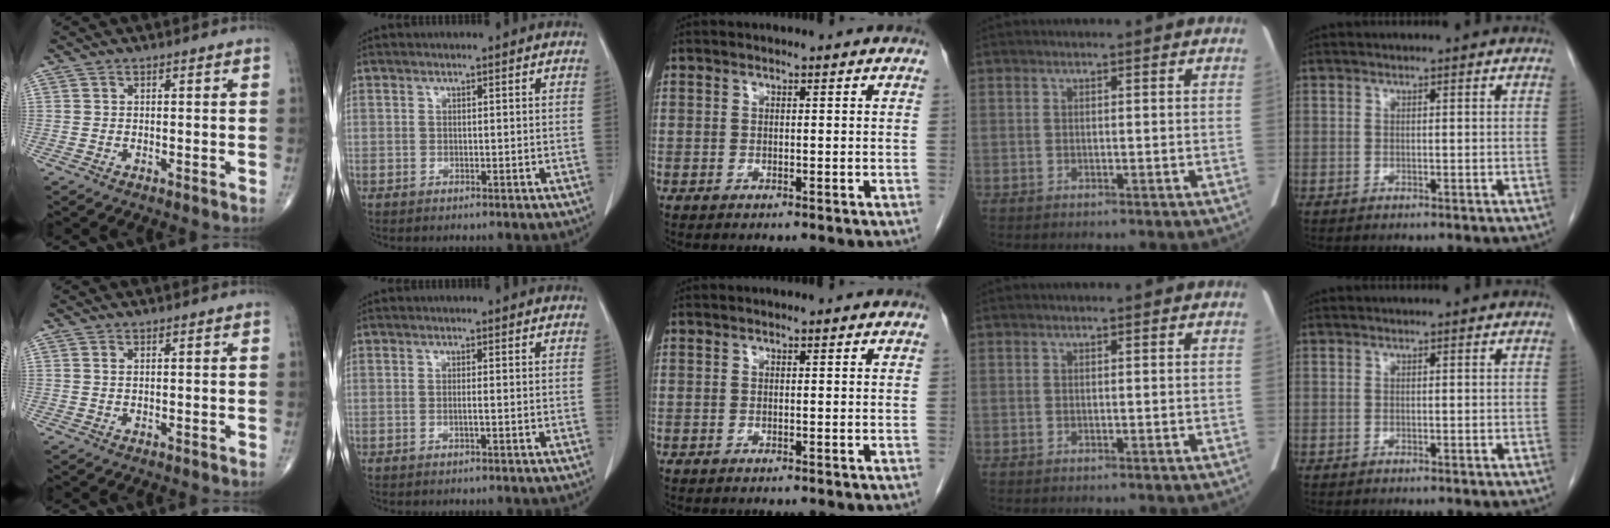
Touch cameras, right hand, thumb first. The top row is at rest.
{"thumb": {"total": 2.5, "force": [0.6, 1.6, 1.8], "torque": [-0.034, -0.001, 0.010]}, "index": {"total": 1.9, "force": [-0.5, -0.5, 1.8], "torque": [-0.036, -0.002, -0.011]}}